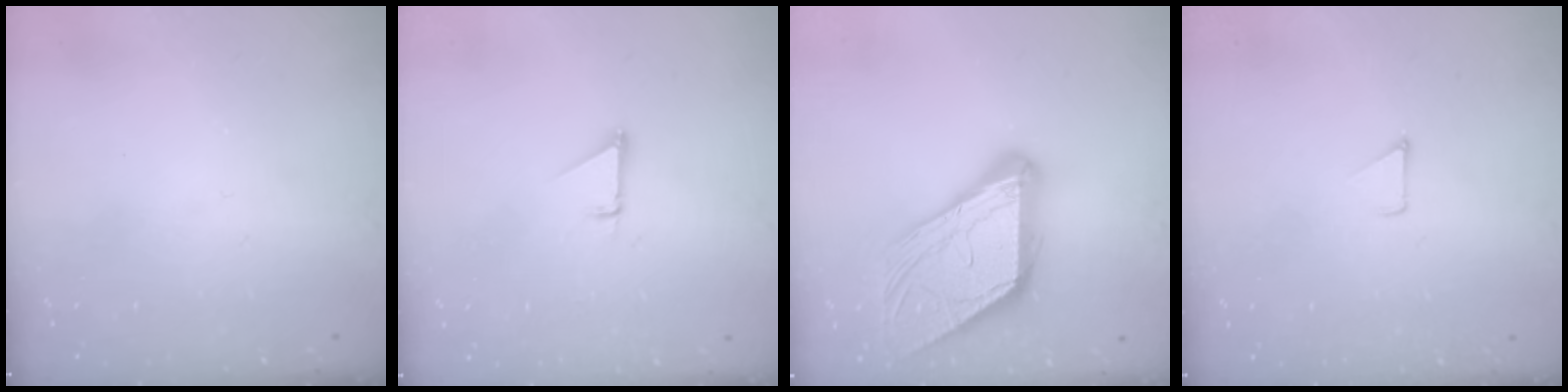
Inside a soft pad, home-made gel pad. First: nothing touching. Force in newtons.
{"total": 0.9, "press": 0.9, "slide": 0.1}
{"total": 17.8, "press": 17.7, "slide": 1.8}
{"total": 3.3, "press": 3.3, "slide": 0.3}